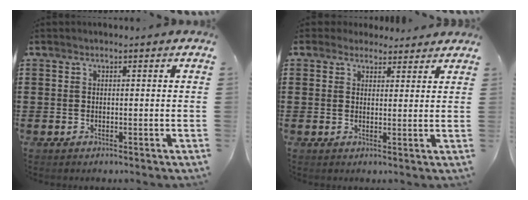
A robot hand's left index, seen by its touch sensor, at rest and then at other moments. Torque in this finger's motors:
{"motor_torque": [2.14, 0.00, 0.13, -0.07]}